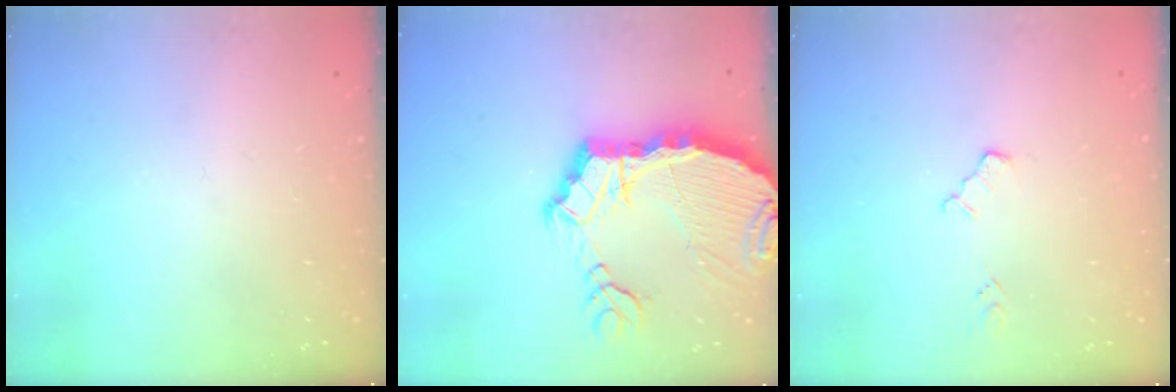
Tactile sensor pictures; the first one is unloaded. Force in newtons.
{"total": 10.6, "press": 10.6, "slide": 1.2}
{"total": 4.0, "press": 4.0, "slide": 0.6}